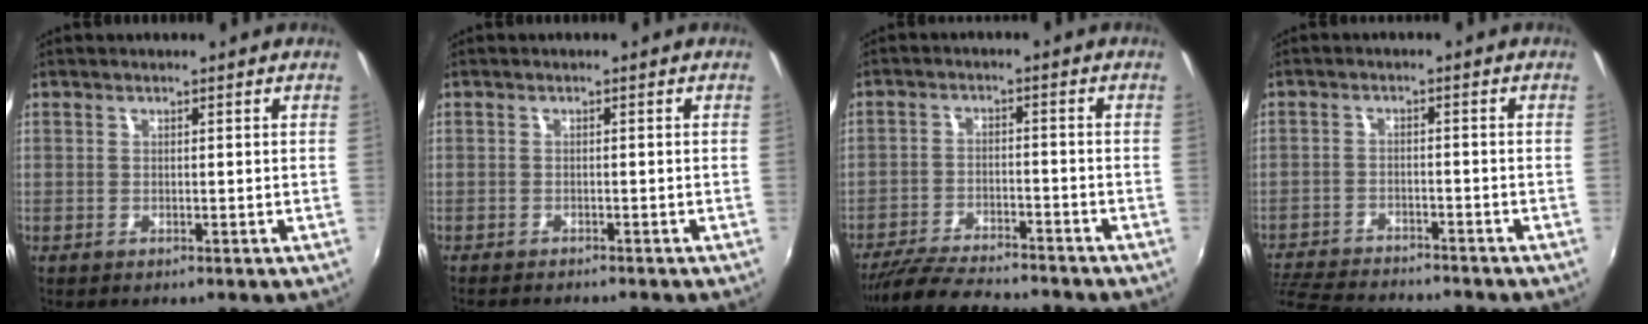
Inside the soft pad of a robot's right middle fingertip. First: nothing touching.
{"total": 3.3, "force": [-3.1, 0.4, 1.2], "torque": [-0.028, -0.016, -0.050]}
{"total": 13.7, "force": [-12.2, 2.4, 5.7], "torque": [-0.132, -0.017, -0.200]}
{"total": 13.4, "force": [-12.1, 2.8, 5.1], "torque": [-0.127, -0.019, -0.195]}